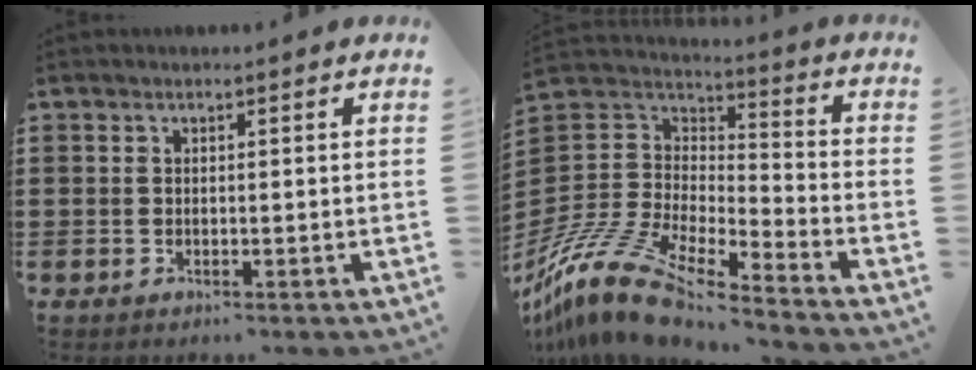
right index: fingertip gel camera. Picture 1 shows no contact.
{"total": 13.5, "force": [-11.4, 3.2, 6.5], "torque": [-0.158, 0.014, -0.227]}